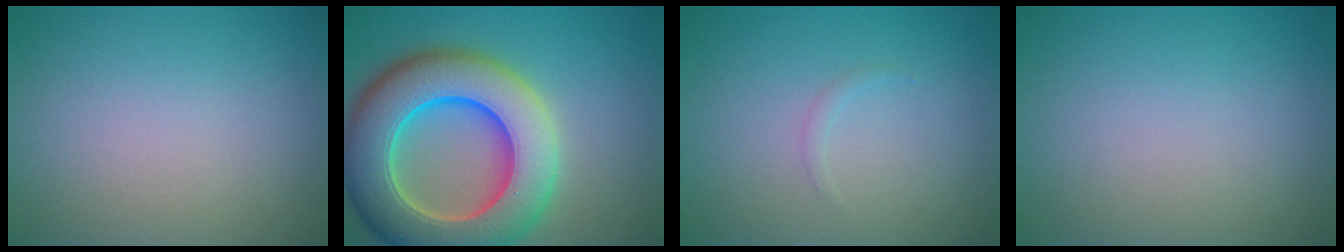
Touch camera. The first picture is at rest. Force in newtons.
{"total": 13.2, "press": 13.2, "slide": 0.6}
{"total": 0.6, "press": 0.6, "slide": 0.1}
{"total": 0.0}